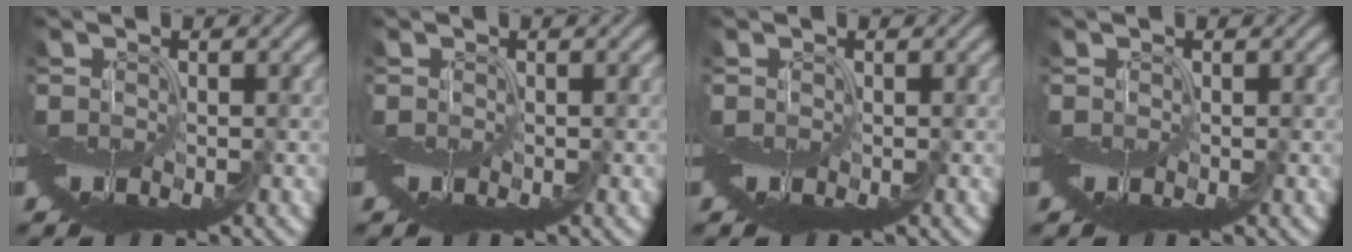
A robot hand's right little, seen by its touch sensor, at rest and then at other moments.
{"total": 0.0}
{"total": 0.0}
{"total": 0.0}